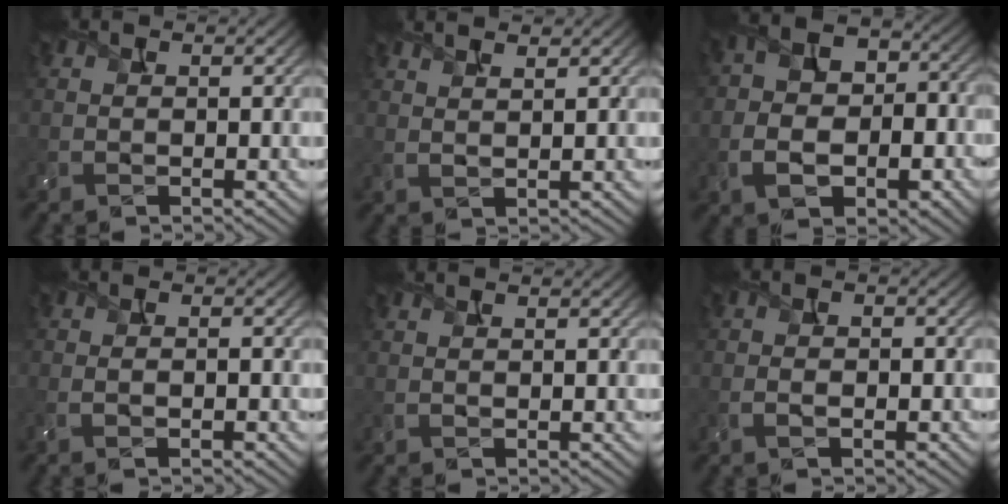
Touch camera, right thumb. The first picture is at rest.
{"total": 2.7, "force": [2.2, 0.4, 1.6], "torque": [-0.026, 0.002, 0.036]}
{"total": 10.2, "force": [-2.7, 7.2, 6.7], "torque": [-0.110, -0.019, -0.053]}
{"total": 2.3, "force": [-0.8, 0.8, 2.0], "torque": [-0.020, 0.006, -0.021]}
{"total": 0.5, "force": [0.4, 0.1, 0.3], "torque": [-0.010, 0.005, 0.007]}
{"total": 2.5, "force": [-0.8, 1.4, 1.9], "torque": [-0.017, 0.004, -0.023]}